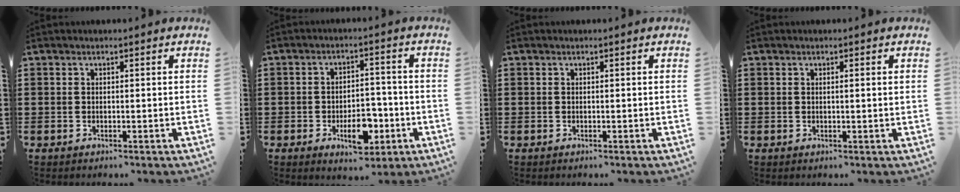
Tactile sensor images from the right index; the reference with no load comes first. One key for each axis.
{"total": 7.5, "fx": -3.0, "fy": 3.9, "fz": 5.8, "tx": -0.080, "ty": 0.003, "tz": -0.051}
{"total": 0.0}
{"total": 0.7, "fx": 0.1, "fy": -0.1, "fz": 0.7, "tx": -0.013, "ty": -0.003, "tz": 0.001}